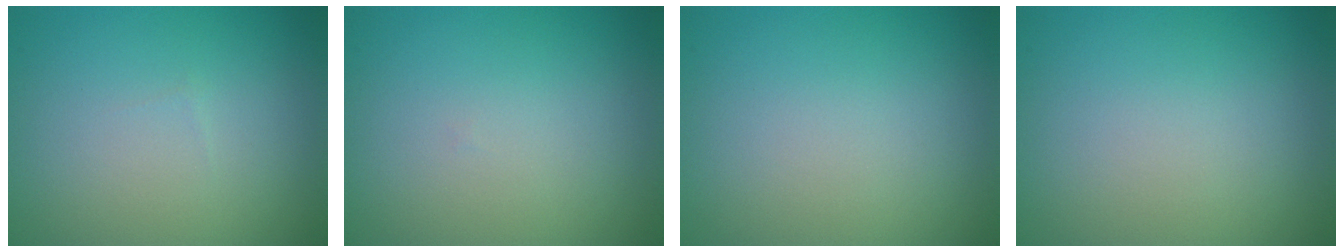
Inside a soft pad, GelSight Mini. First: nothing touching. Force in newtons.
{"total": 0.0}
{"total": 0.0}
{"total": 0.0}